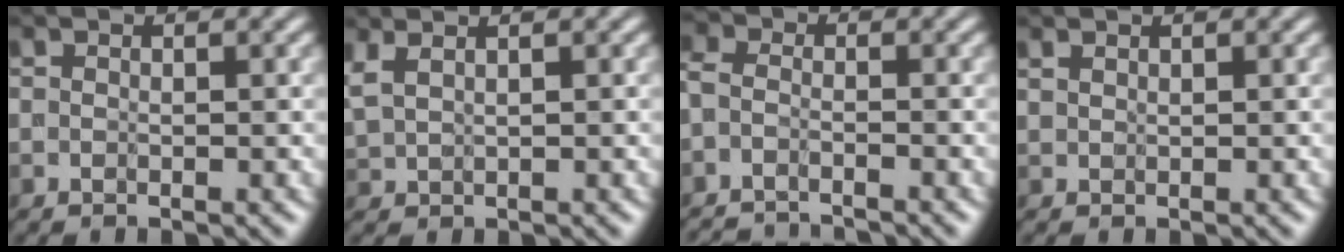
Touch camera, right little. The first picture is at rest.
{"total": 2.6, "force": [1.4, 1.2, 1.8], "torque": [-0.057, 0.001, 0.037]}
{"total": 4.4, "force": [-4.2, 0.9, 1.2], "torque": [-0.033, -0.014, -0.074]}
{"total": 0.9, "force": [0.7, 0.4, 0.3], "torque": [-0.013, 0.004, 0.018]}